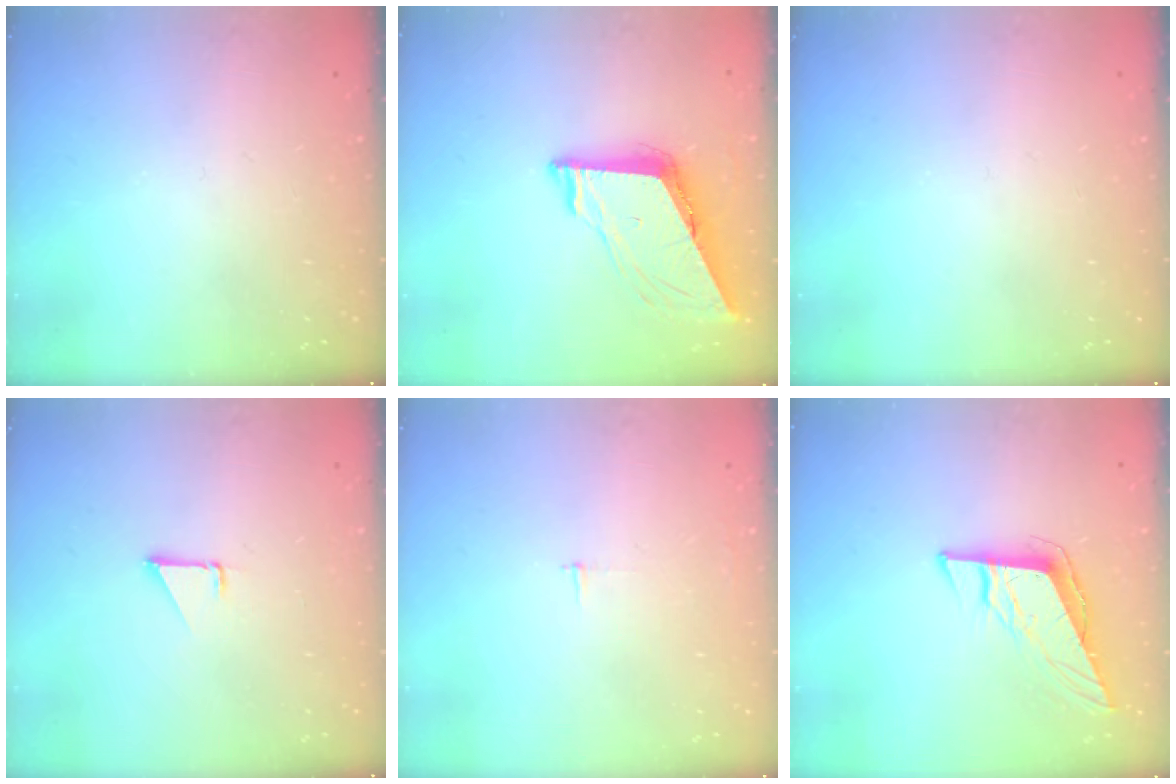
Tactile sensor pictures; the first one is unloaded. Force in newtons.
{"total": 8.4, "press": 8.4, "slide": 0.9}
{"total": 0.0}
{"total": 1.4, "press": 1.3, "slide": 0.1}
{"total": 2.3, "press": 2.3, "slide": 0.2}
{"total": 10.2, "press": 10.0, "slide": 1.6}